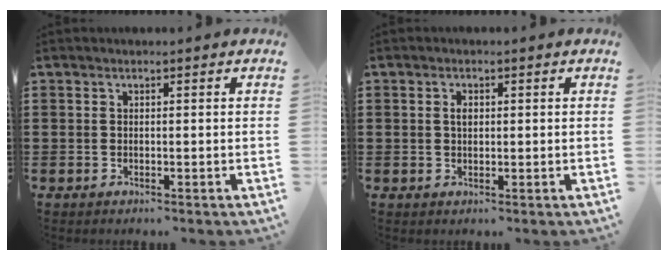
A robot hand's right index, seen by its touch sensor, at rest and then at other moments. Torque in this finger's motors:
{"motor_torque": [0.46, 0.08, 0.25, 0.06]}